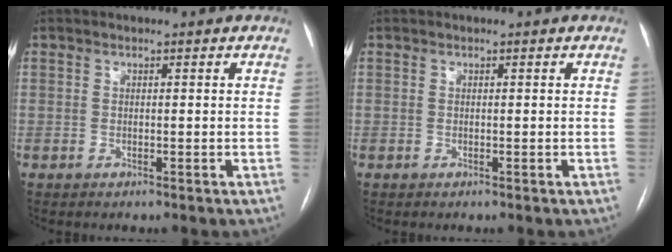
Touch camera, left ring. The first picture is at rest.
{"total": 0.0}